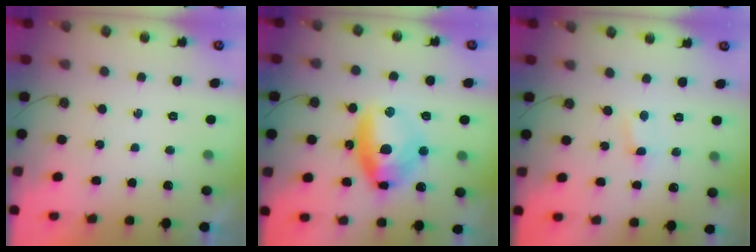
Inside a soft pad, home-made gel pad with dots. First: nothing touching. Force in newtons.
{"total": 12.8, "press": 12.7, "slide": 1.2}
{"total": 0.8, "press": 0.8, "slide": 0.1}